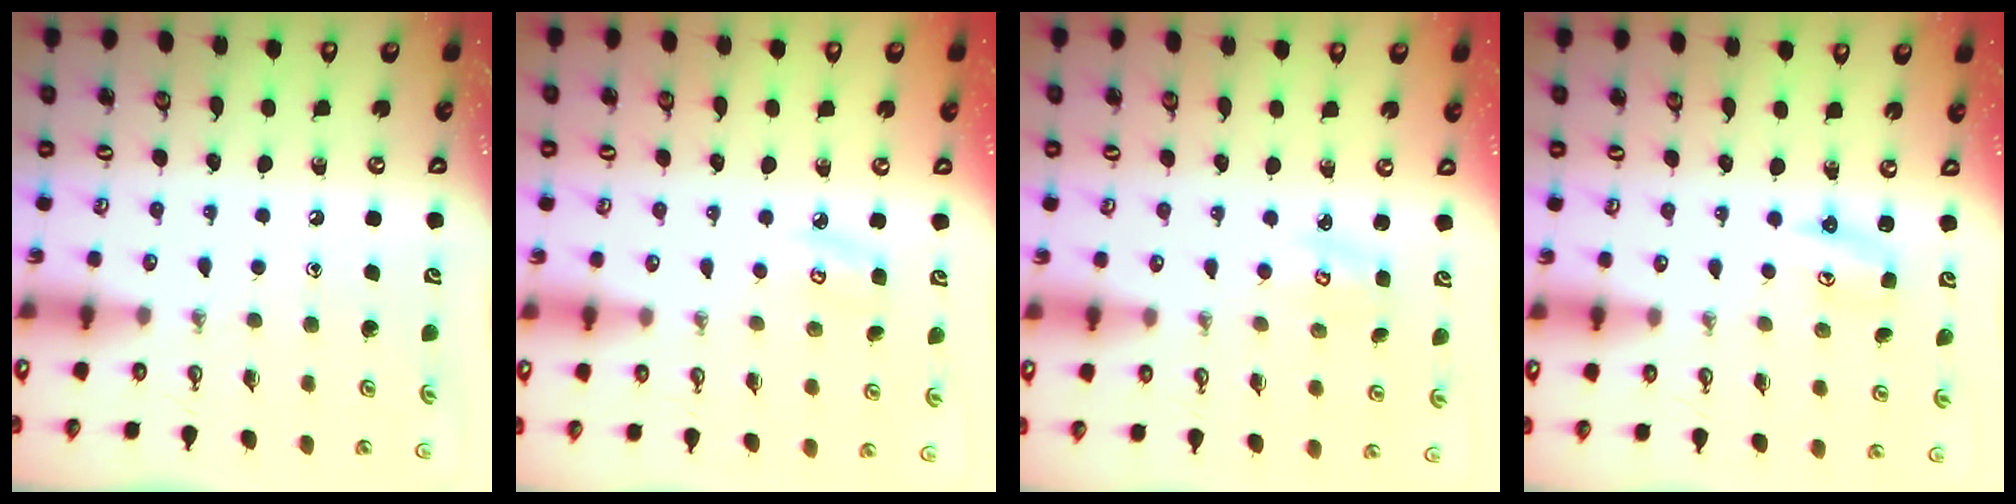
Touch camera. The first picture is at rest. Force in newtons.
{"total": 4.9, "press": 4.8, "slide": 0.6}
{"total": 2.1, "press": 2.1, "slide": 0.2}
{"total": 2.8, "press": 2.8, "slide": 0.3}